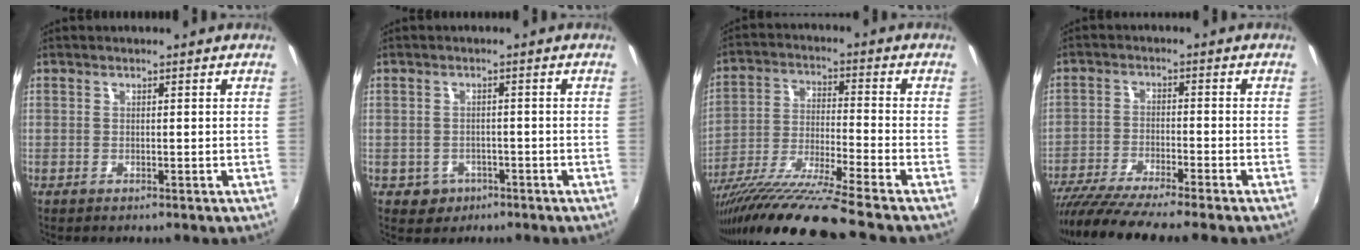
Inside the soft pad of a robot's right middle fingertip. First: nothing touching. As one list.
[{"total": 3.8, "force": [-1.5, 3.3, 0.9], "torque": [-0.030, 0.002, -0.015]}, {"total": 16.4, "force": [-13.3, -2.0, 9.3], "torque": [-0.173, -0.041, -0.241]}, {"total": 11.5, "force": [-9.9, -0.6, 5.8], "torque": [-0.122, -0.038, -0.170]}]